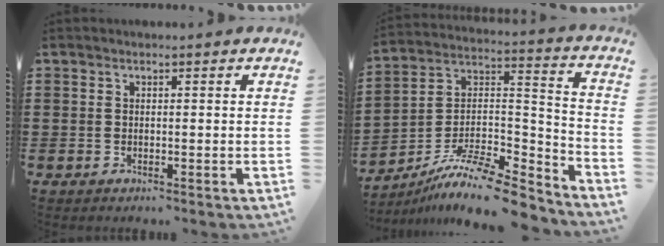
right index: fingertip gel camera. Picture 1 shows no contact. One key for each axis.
{"total": 11.2, "fx": -9.2, "fy": 1.9, "fz": 6.0, "tx": -0.111, "ty": 0.015, "tz": -0.183}